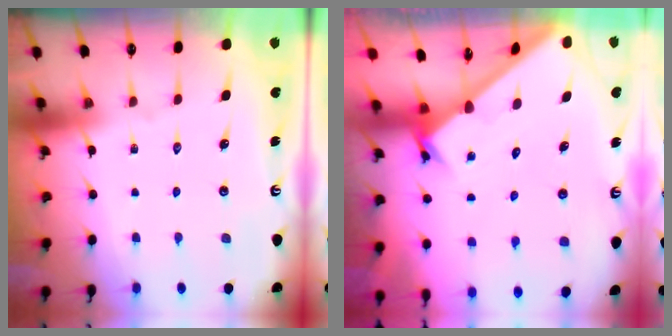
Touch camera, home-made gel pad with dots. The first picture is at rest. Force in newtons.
{"total": 1.7, "press": 1.7, "slide": 0.1}